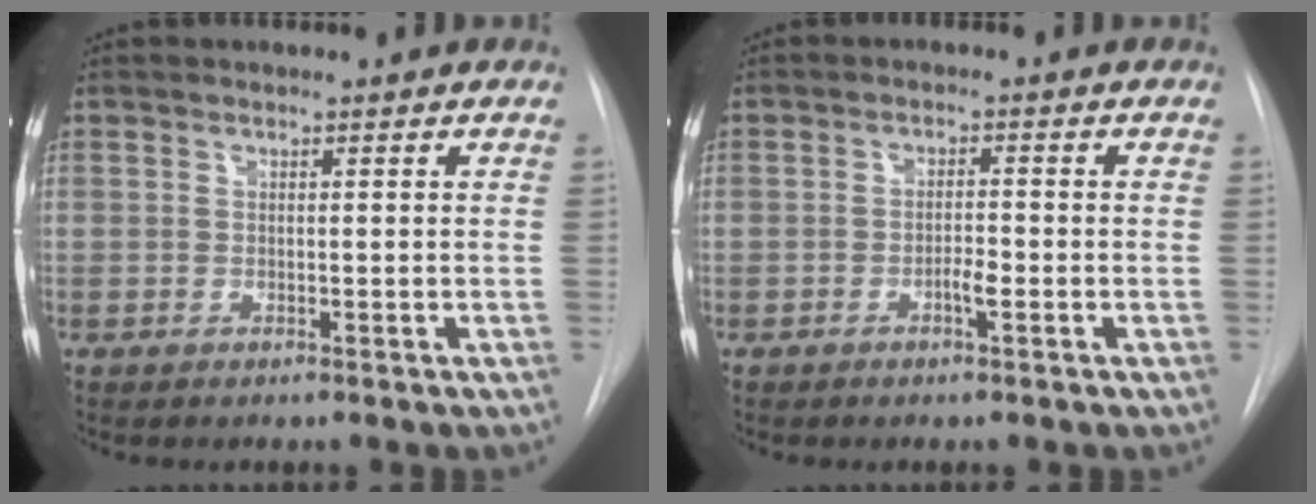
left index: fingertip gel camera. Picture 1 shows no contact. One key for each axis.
{"total": 2.0, "fx": -0.9, "fy": 0.4, "fz": 1.8, "tx": -0.029, "ty": 0.002, "tz": -0.017}